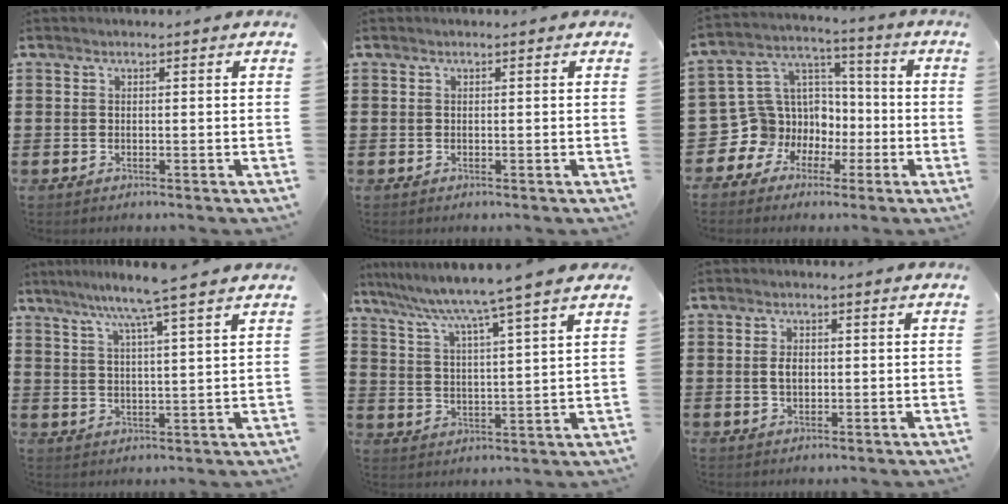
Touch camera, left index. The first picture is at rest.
{"total": 0.0}
{"total": 11.0, "force": [-3.1, 10.4, 1.9], "torque": [-0.094, 0.000, -0.046]}
{"total": 6.8, "force": [5.4, -1.1, 4.0], "torque": [-0.095, -0.020, 0.092]}
{"total": 6.3, "force": [5.3, -1.5, 3.0], "torque": [-0.082, -0.045, 0.081]}
{"total": 2.4, "force": [0.2, 1.4, 1.9], "torque": [-0.041, 0.005, 0.003]}